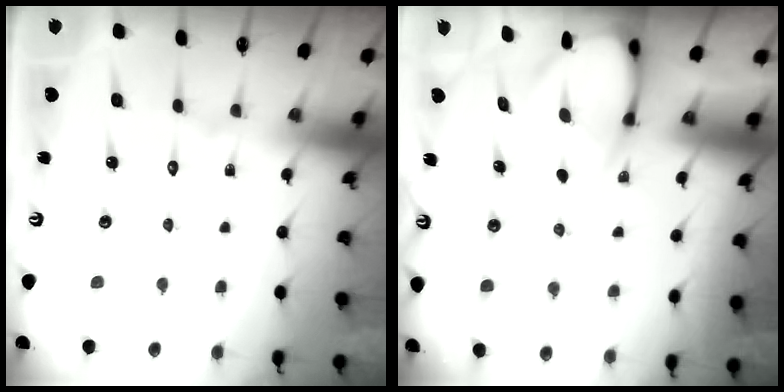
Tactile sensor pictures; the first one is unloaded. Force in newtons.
{"total": 3.4, "press": 3.4, "slide": 0.3}